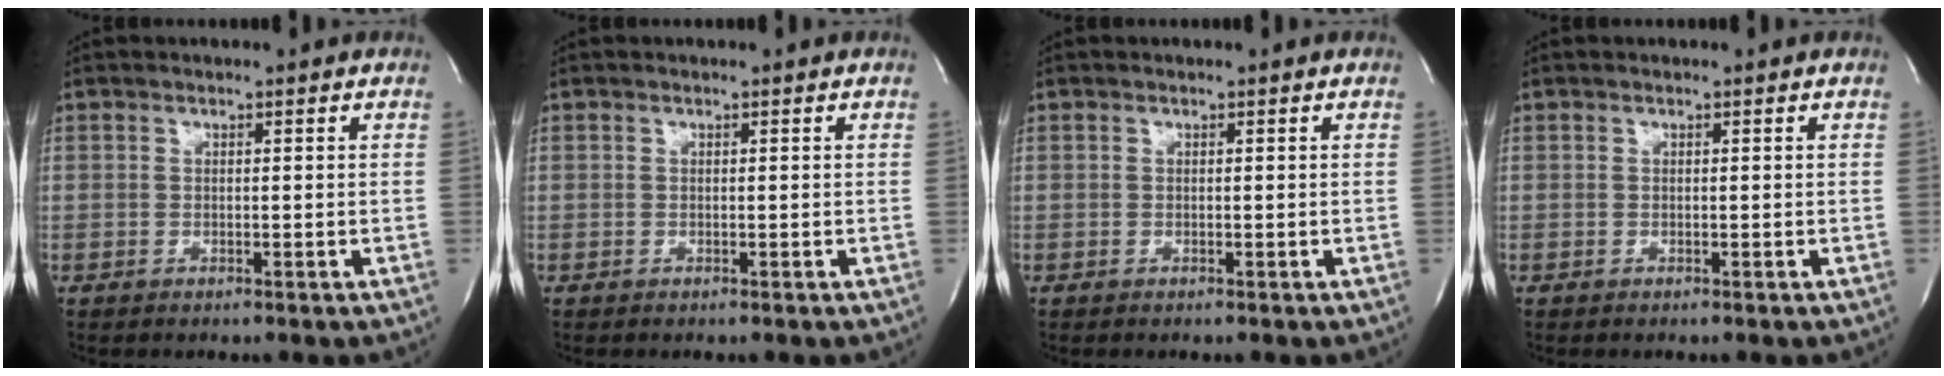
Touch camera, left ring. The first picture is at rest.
{"total": 0.0}
{"total": 0.0}
{"total": 0.0}